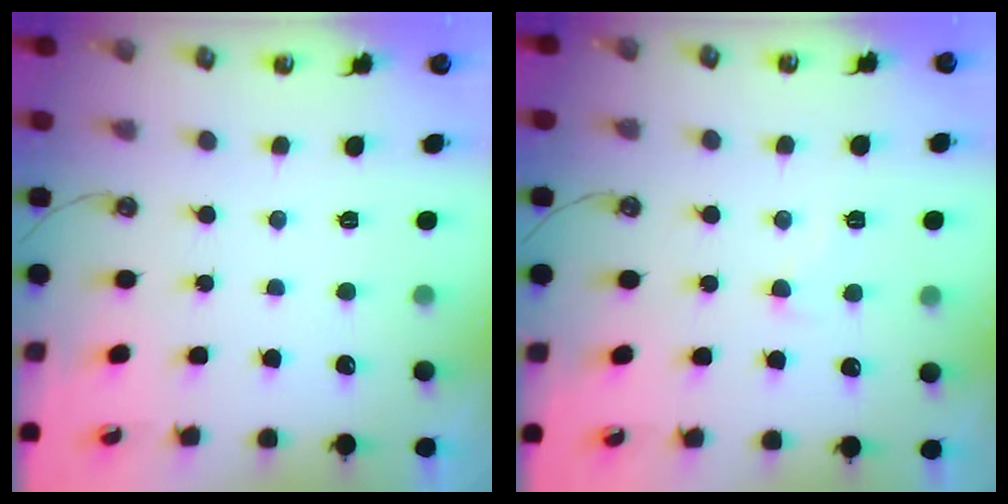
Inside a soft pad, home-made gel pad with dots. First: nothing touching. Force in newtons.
{"total": 3.7, "press": 3.7, "slide": 0.4}